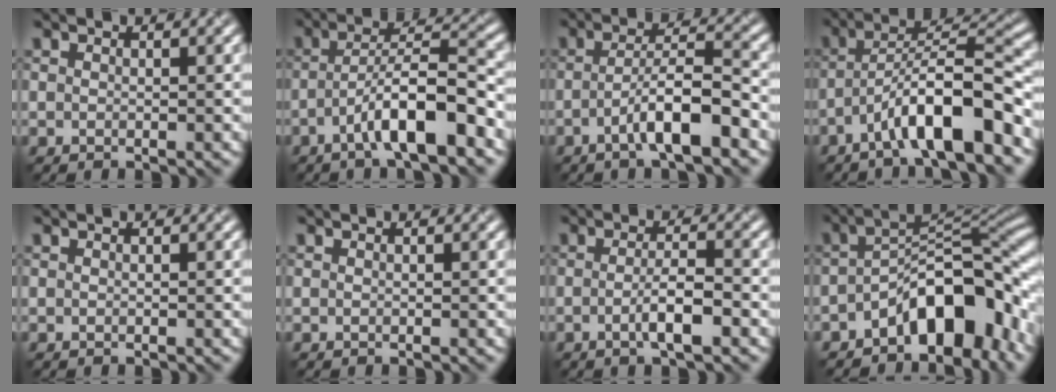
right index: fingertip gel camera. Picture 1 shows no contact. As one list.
[{"total": 7.1, "force": [-3.2, 1.4, 6.2], "torque": [-0.103, 0.021, -0.055]}, {"total": 5.5, "force": [-2.2, 1.0, 4.9], "torque": [-0.080, 0.015, -0.041]}, {"total": 8.5, "force": [-4.4, 1.5, 7.1], "torque": [-0.112, 0.025, -0.073]}, {"total": 0.0}, {"total": 0.0}, {"total": 3.2, "force": [-1.0, 0.6, 3.0], "torque": [-0.052, 0.004, -0.020]}, {"total": 9.3, "force": [-4.5, 4.0, 7.1], "torque": [-0.083, 0.020, -0.083]}]